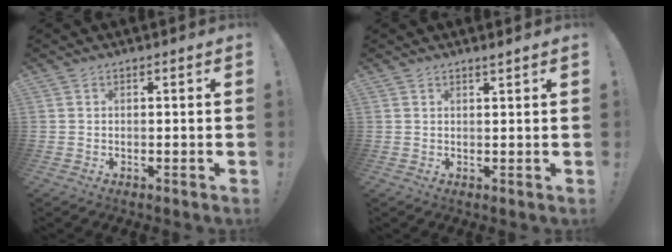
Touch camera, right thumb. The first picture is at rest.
{"total": 1.1, "force": [1.0, -0.2, 0.6], "torque": [-0.011, 0.000, 0.017]}